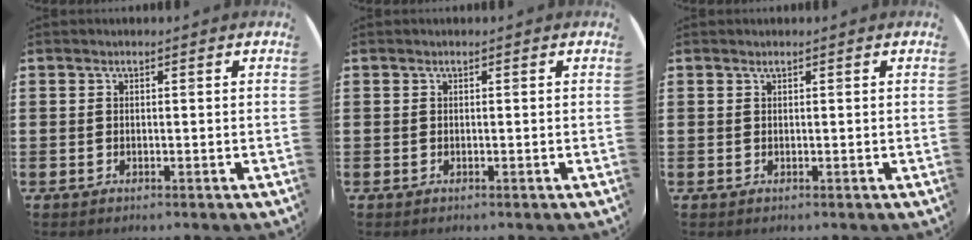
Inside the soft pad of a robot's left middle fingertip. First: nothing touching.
{"total": 0.0}
{"total": 0.0}